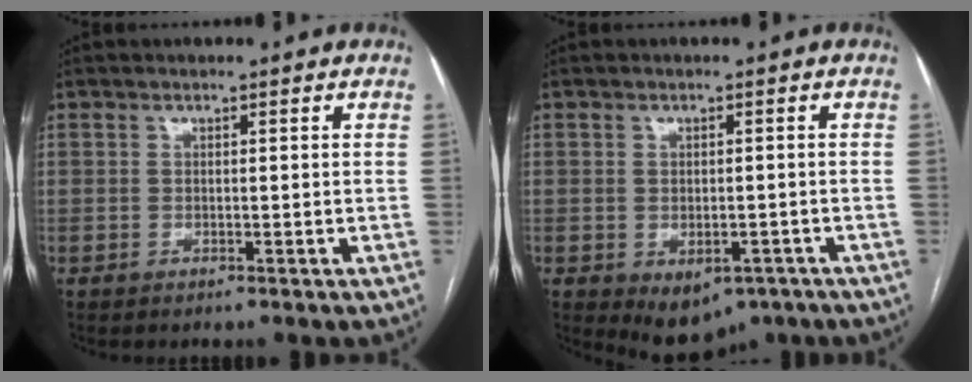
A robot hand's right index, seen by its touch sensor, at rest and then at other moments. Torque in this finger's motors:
{"motor_torque": [0.97, -0.32, 0.43, 0.08]}